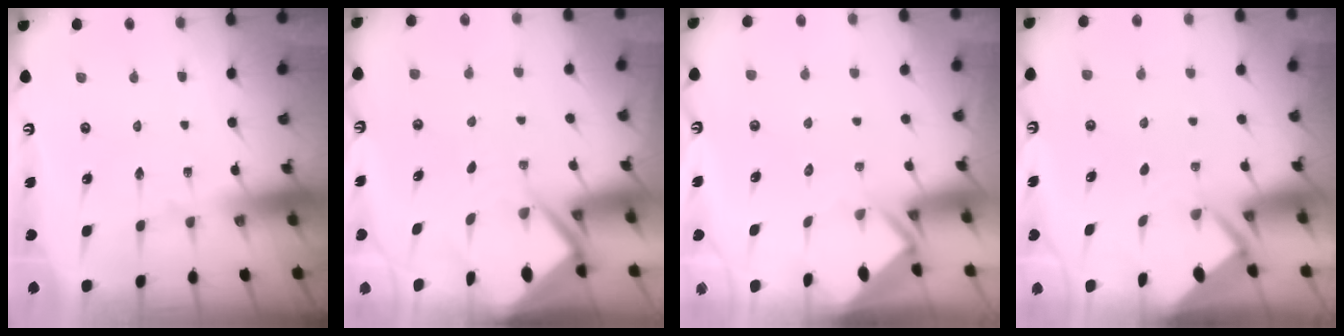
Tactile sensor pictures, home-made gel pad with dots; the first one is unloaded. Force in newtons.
{"total": 6.0, "press": 6.0, "slide": 0.6}
{"total": 3.0, "press": 3.0, "slide": 0.3}
{"total": 1.9, "press": 1.9, "slide": 0.1}